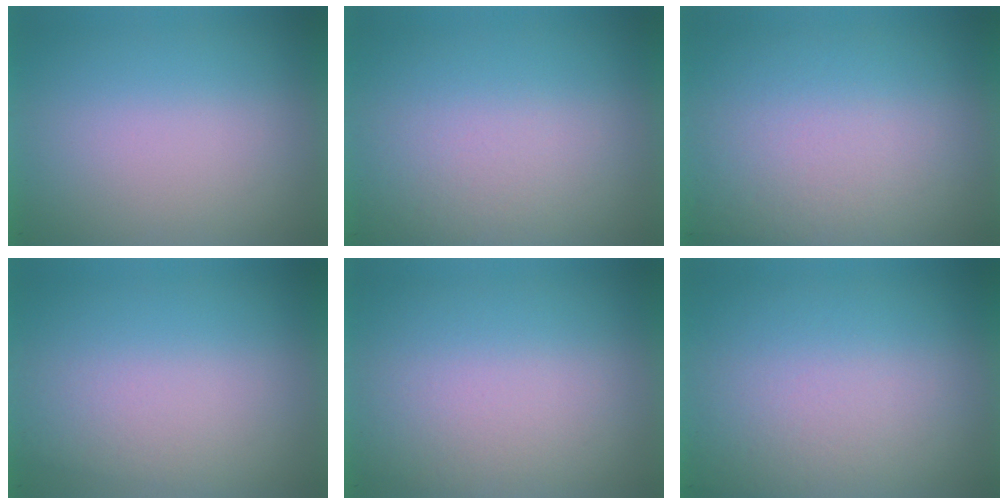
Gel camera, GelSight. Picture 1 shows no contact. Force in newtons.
{"total": 2.5}
{"total": 2.8}
{"total": 1.0}
{"total": 1.4}
{"total": 3.0}